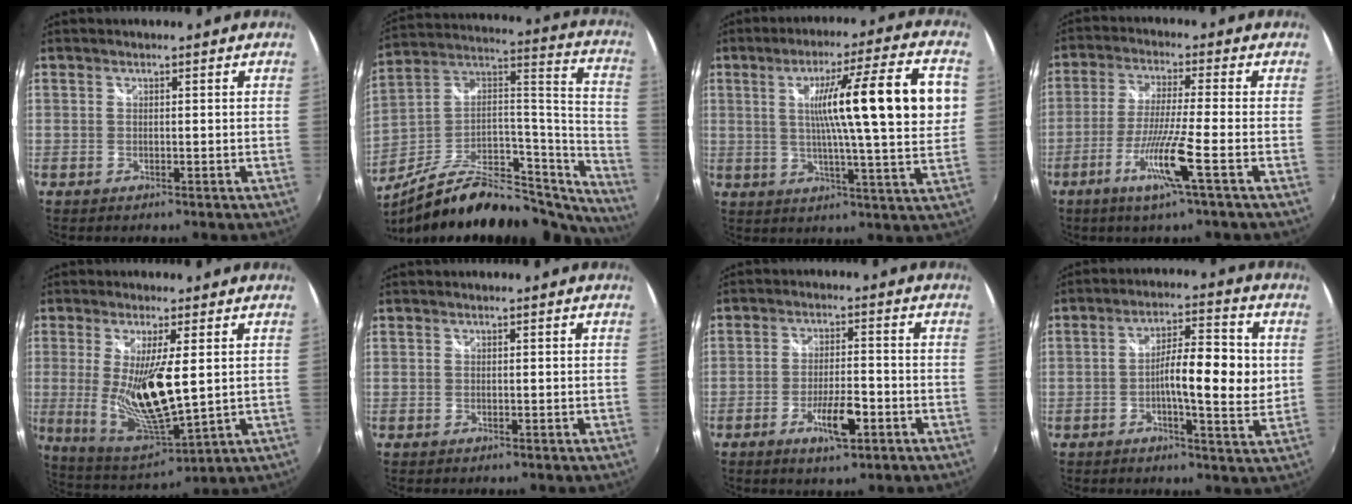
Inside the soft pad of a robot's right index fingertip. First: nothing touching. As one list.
[{"total": 26.6, "force": [-20.7, 9.4, 13.9], "torque": [-0.186, 0.034, -0.321]}, {"total": 18.3, "force": [3.2, -0.1, 18.0], "torque": [-0.265, 0.013, 0.043]}, {"total": 9.5, "force": [-4.3, -1.4, 8.3], "torque": [-0.176, -0.013, -0.085]}, {"total": 14.1, "force": [1.1, 3.5, 13.6], "torque": [-0.262, -0.027, 0.035]}, {"total": 0.0}, {"total": 7.0, "force": [-3.4, 1.9, 5.8], "torque": [-0.117, -0.007, -0.056]}, {"total": 10.8, "force": [0.0, 2.3, 10.5], "torque": [-0.171, 0.006, -0.004]}]